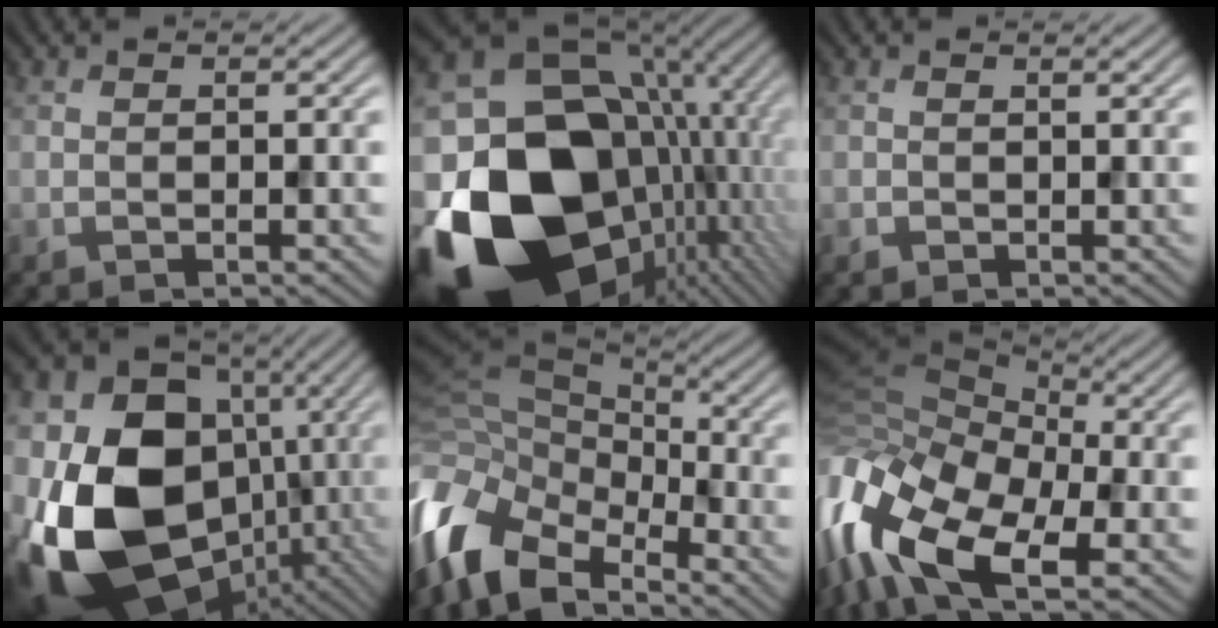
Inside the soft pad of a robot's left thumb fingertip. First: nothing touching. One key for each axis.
{"total": 23.6, "fx": -6.6, "fy": 17.4, "fz": 14.5, "tx": -0.305, "ty": -0.033, "tz": -0.109}
{"total": 0.7, "fx": 0.4, "fy": 0.6, "fz": 0.1, "tx": -0.004, "ty": -0.005, "tz": 0.006}
{"total": 22.5, "fx": -4.3, "fy": 16.7, "fz": 14.5, "tx": -0.365, "ty": -0.041, "tz": -0.056}
{"total": 13.2, "fx": -6.5, "fy": 7.3, "fz": 8.9, "tx": -0.227, "ty": -0.006, "tz": -0.130}
{"total": 17.0, "fx": -4.6, "fy": 9.1, "fz": 13.6, "tx": -0.323, "ty": -0.015, "tz": -0.078}